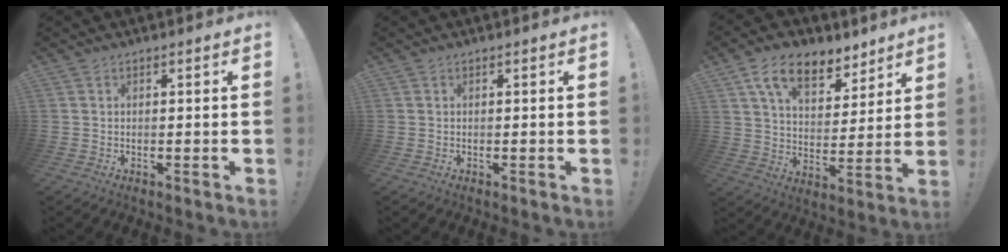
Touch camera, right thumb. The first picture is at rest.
{"total": 0.0}
{"total": 14.5, "force": [9.1, 7.9, 8.0], "torque": [-0.129, -0.047, 0.166]}